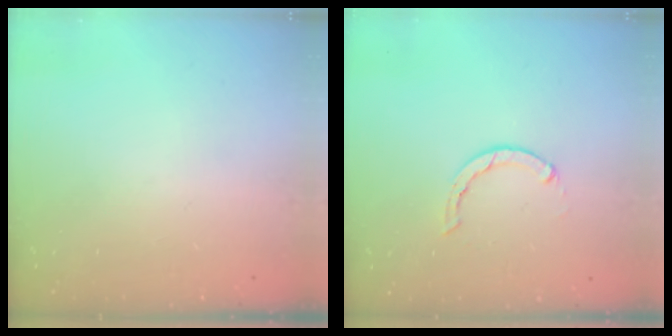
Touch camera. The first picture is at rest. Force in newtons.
{"total": 1.5, "press": 1.5, "slide": 0.2}